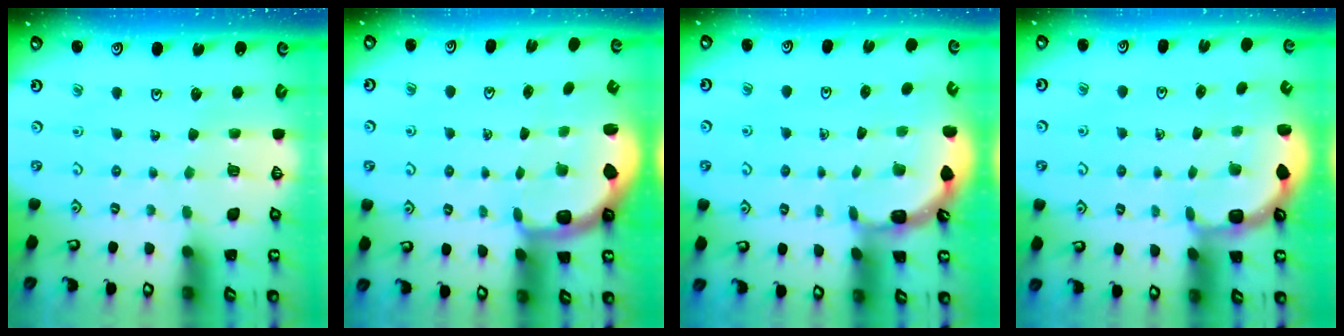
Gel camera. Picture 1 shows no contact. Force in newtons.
{"total": 1.6, "press": 1.2, "slide": 1.1}
{"total": 1.7, "press": 1.6, "slide": 0.1}
{"total": 2.5, "press": 1.9, "slide": 1.6}